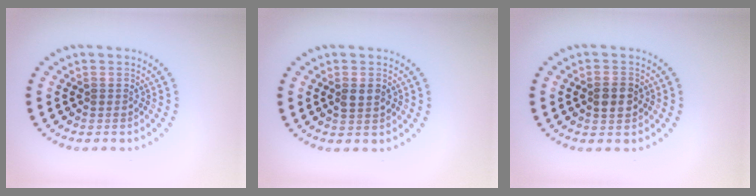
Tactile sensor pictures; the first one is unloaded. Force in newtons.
{"total": 1.7, "press": 1.7, "slide": 0.3}
{"total": 2.8, "press": 2.8, "slide": 0.3}